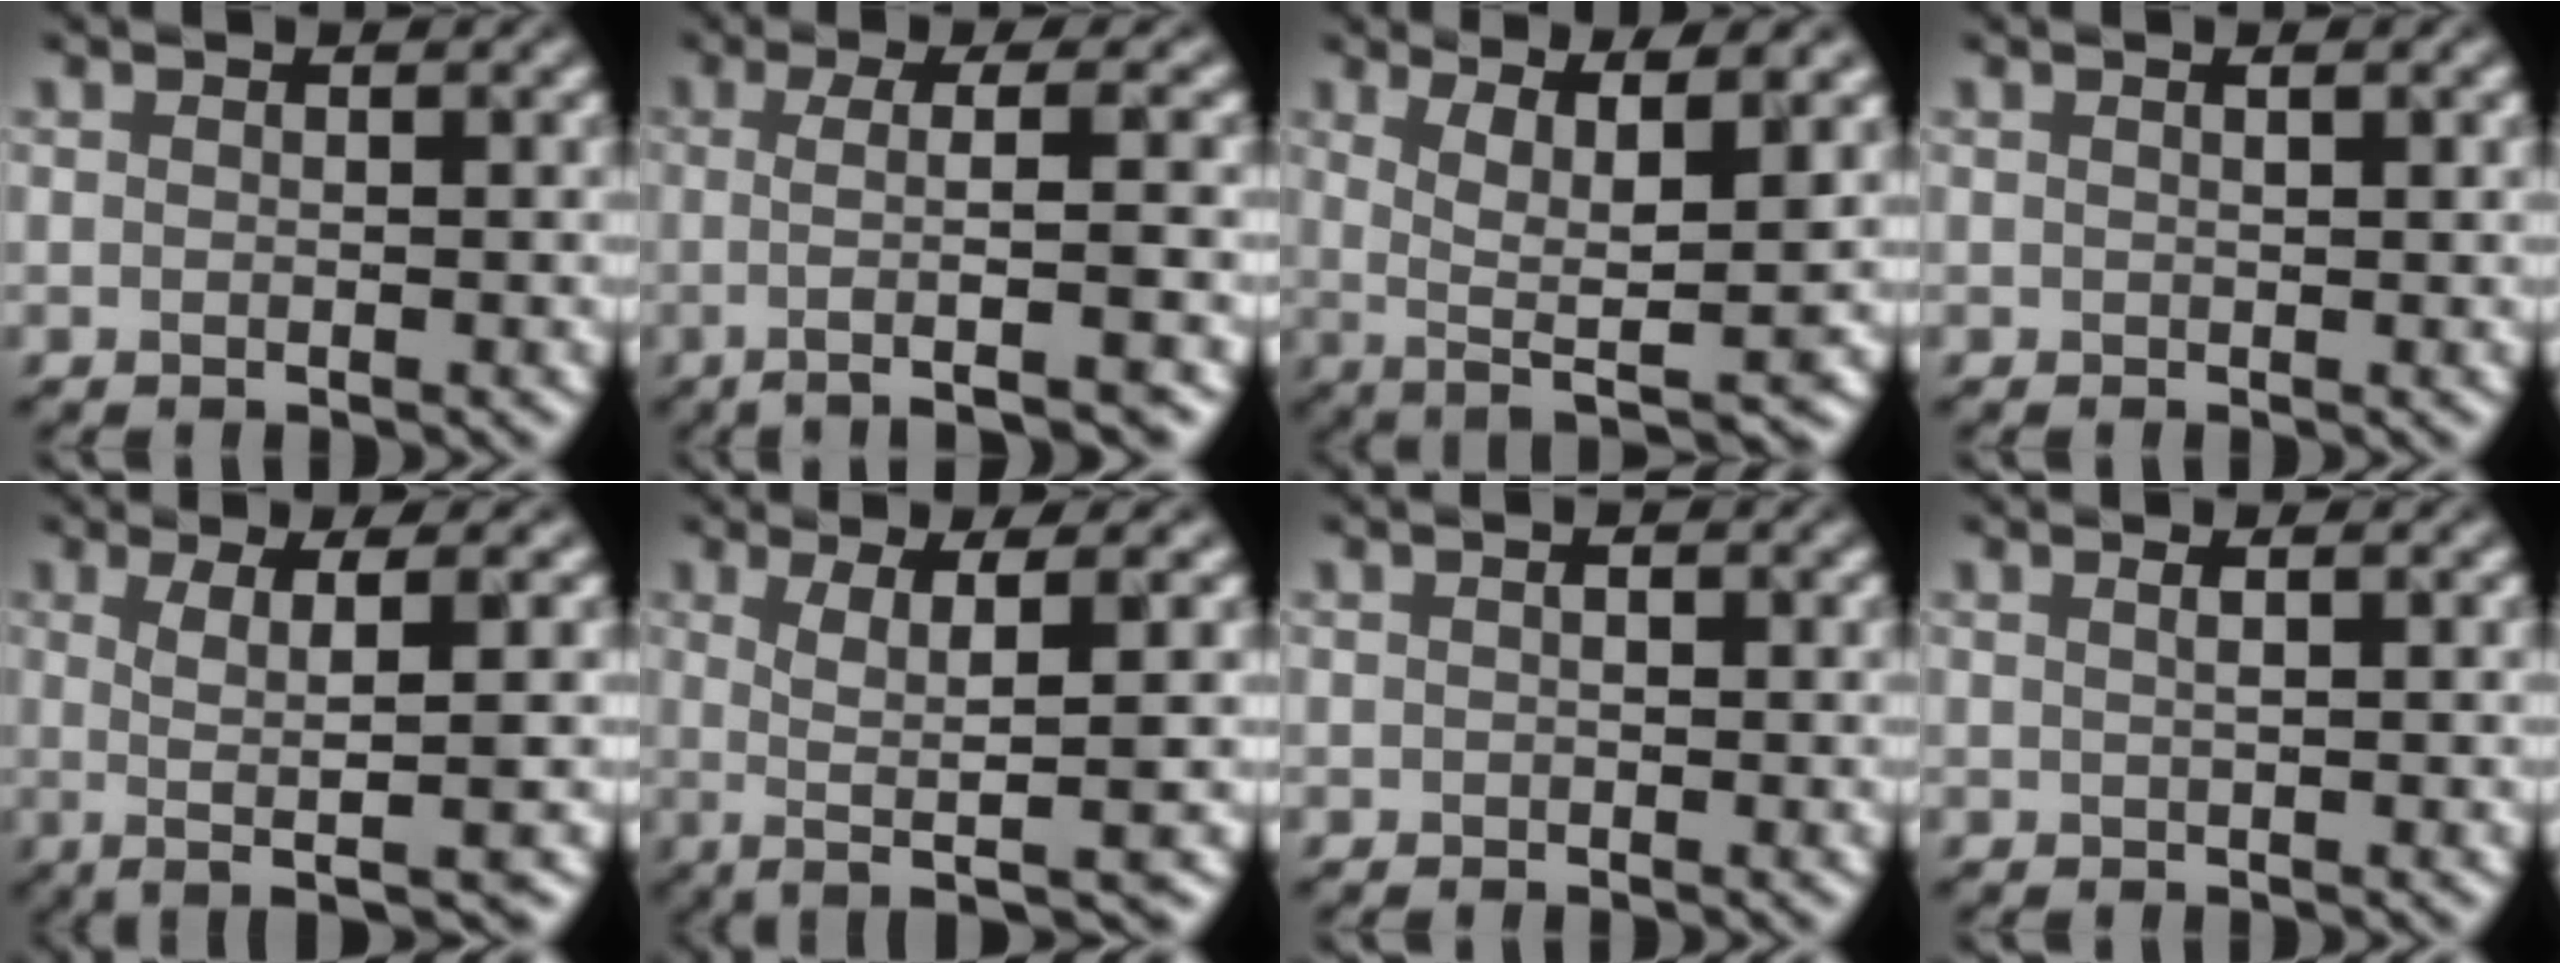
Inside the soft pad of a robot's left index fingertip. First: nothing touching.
{"total": 4.1, "force": [-1.1, 0.2, 4.0], "torque": [-0.066, 0.003, 0.008]}
{"total": 5.9, "force": [0.5, 1.0, 5.8], "torque": [-0.098, 0.002, 0.038]}
{"total": 0.9, "force": [0.6, 0.4, 0.6], "torque": [0.009, 0.016, 0.005]}
{"total": 4.4, "force": [-0.8, 0.1, 4.3], "torque": [-0.075, 0.000, 0.014]}
{"total": 4.9, "force": [-0.8, 0.3, 4.8], "torque": [-0.076, 0.000, 0.012]}
{"total": 0.0}
{"total": 0.7, "force": [0.4, 0.3, 0.5], "torque": [-0.004, 0.012, 0.007]}